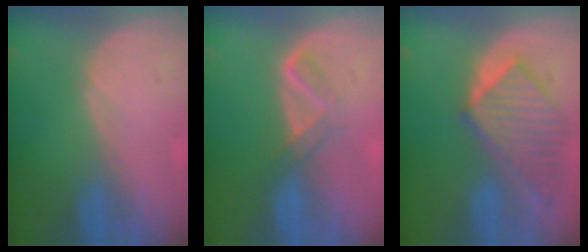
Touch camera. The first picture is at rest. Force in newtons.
{"total": 3.2, "press": 3.1, "slide": 0.7}
{"total": 8.3, "press": 7.6, "slide": 3.4}